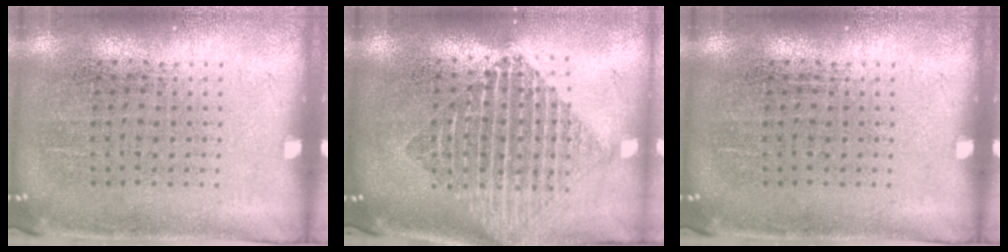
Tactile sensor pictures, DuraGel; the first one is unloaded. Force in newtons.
{"total": 1.9, "press": 1.6, "slide": 1.0}
{"total": 0.0}